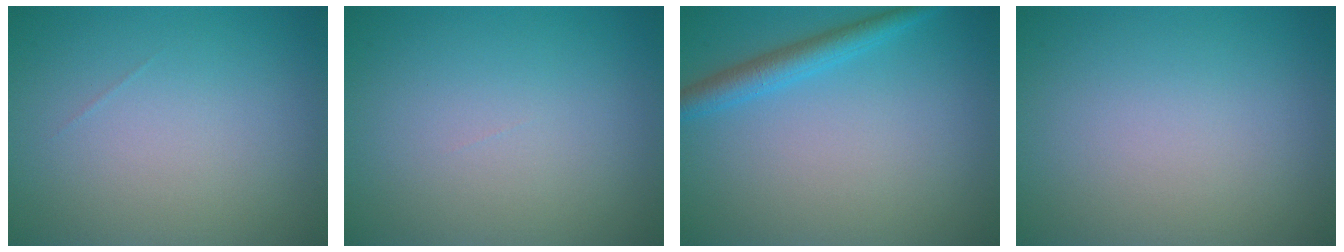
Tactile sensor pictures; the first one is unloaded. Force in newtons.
{"total": 0.0}
{"total": 2.7, "press": 2.7, "slide": 0.2}
{"total": 0.0}